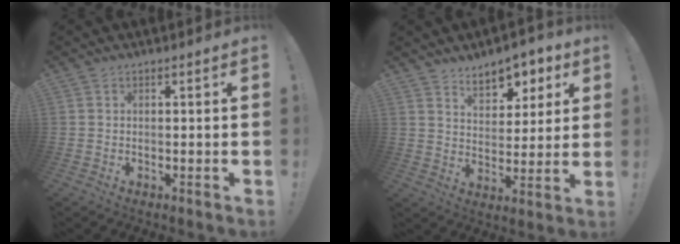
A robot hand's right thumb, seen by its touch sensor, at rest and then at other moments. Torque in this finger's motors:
{"motor_torque": [0.01, 0.03, 0.09, 0.10, 0.15]}